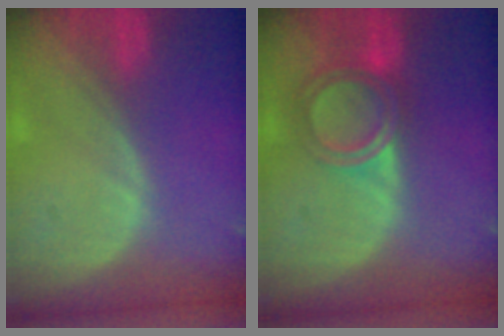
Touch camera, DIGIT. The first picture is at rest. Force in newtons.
{"total": 6.1, "press": 5.2, "slide": 3.2}